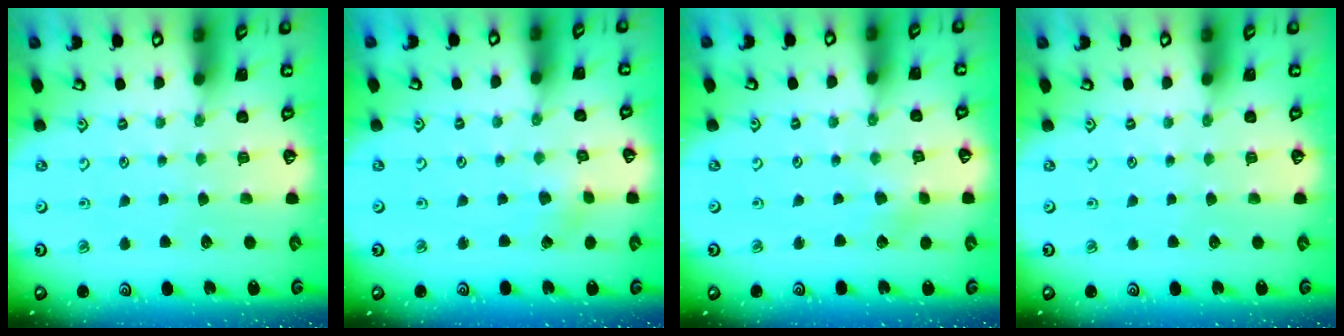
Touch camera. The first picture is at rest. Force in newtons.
{"total": 1.3, "press": 1.3, "slide": 0.2}
{"total": 1.8, "press": 1.8, "slide": 0.2}
{"total": 0.0}